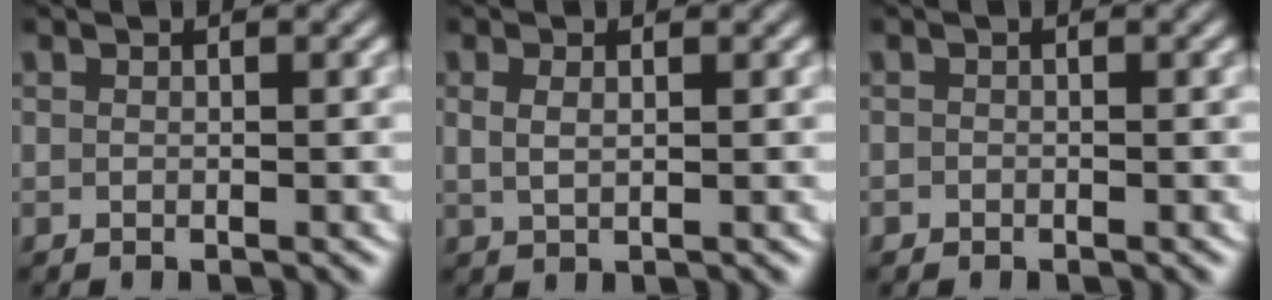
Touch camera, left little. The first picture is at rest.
{"total": 1.2, "force": [0.5, 0.5, 1.0], "torque": [-0.019, -0.003, 0.018]}
{"total": 0.6, "force": [-0.3, 0.4, -0.1], "torque": [0.002, -0.005, -0.004]}